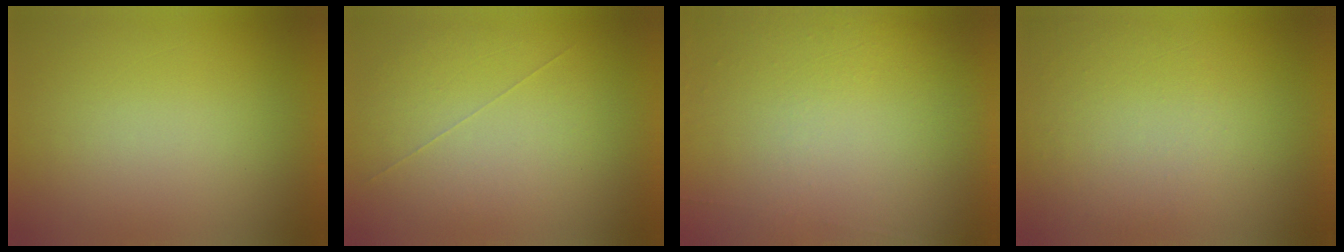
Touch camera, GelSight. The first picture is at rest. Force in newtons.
{"total": 1.0}
{"total": 5.8}
{"total": 1.0}